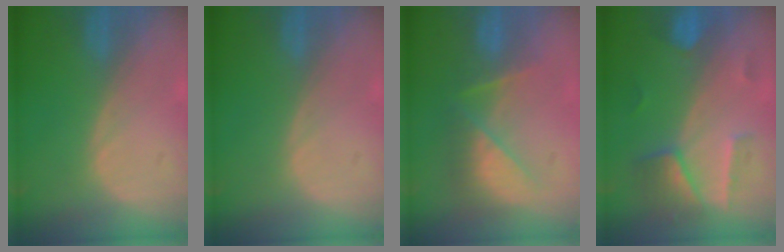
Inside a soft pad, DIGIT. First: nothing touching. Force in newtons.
{"total": 0.0}
{"total": 8.2, "press": 7.1, "slide": 4.1}
{"total": 7.3, "press": 6.4, "slide": 3.5}